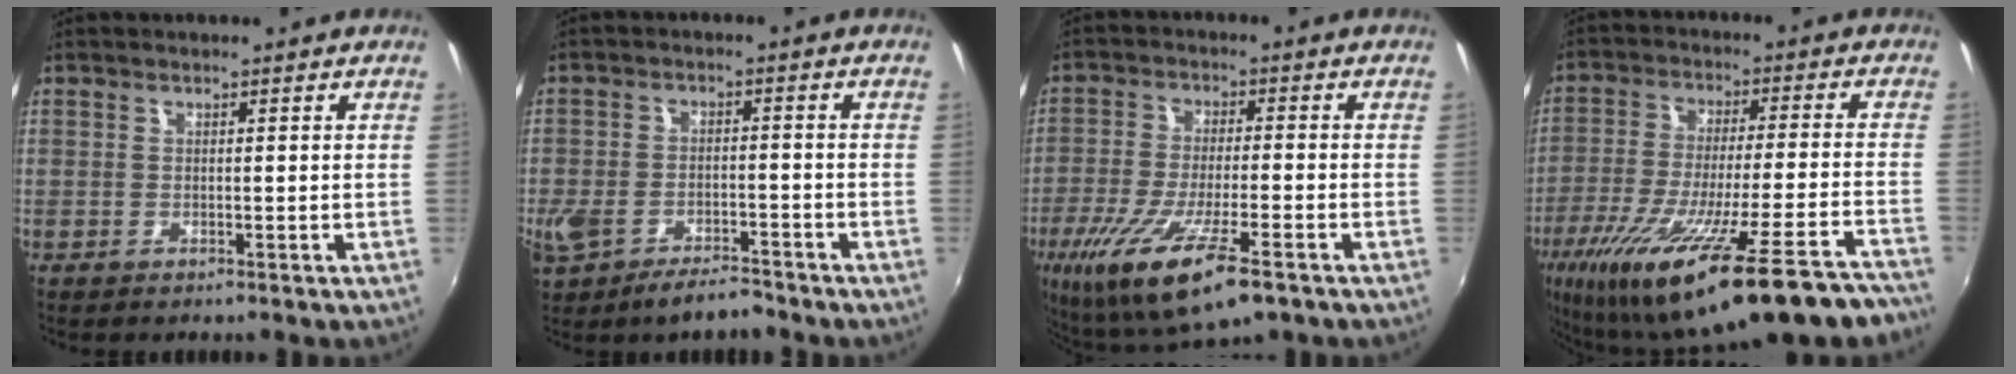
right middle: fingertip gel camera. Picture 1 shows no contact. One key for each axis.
{"total": 8.5, "fx": -6.1, "fy": 3.8, "fz": 4.6, "tx": -0.117, "ty": -0.015, "tz": -0.107}
{"total": 16.7, "fx": -8.9, "fy": 3.9, "fz": 13.5, "tx": -0.274, "ty": -0.058, "tz": -0.155}
{"total": 28.1, "fx": -21.6, "fy": 3.7, "fz": 17.6, "tx": -0.311, "ty": -0.086, "tz": -0.323}